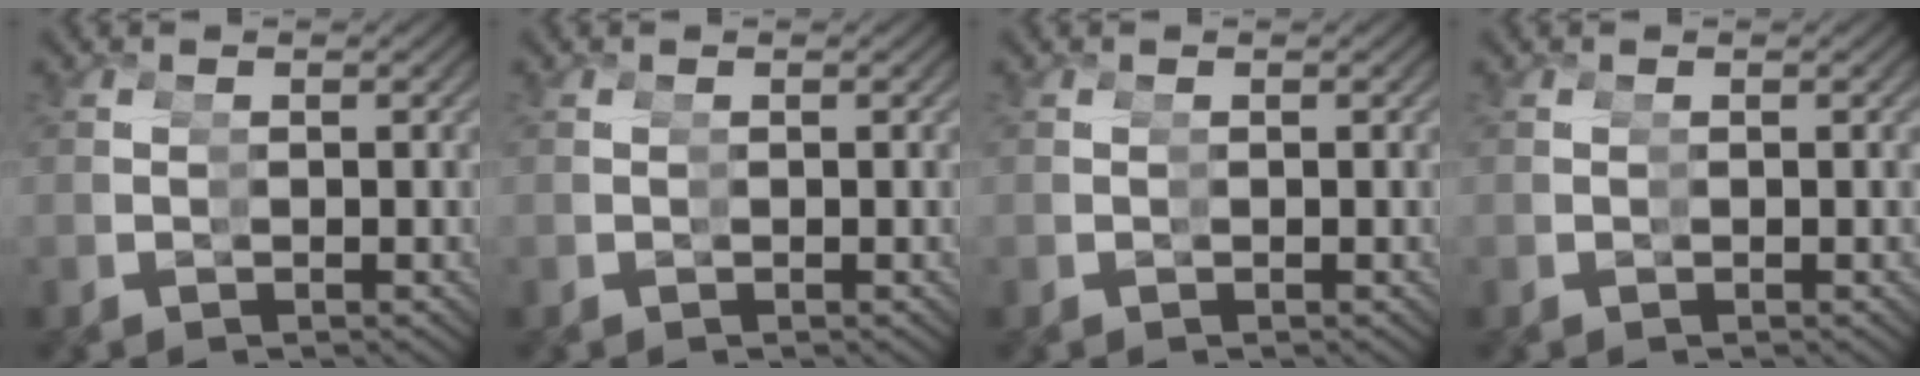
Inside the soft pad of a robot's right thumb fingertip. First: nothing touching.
{"total": 0.0}
{"total": 0.0}
{"total": 0.0}